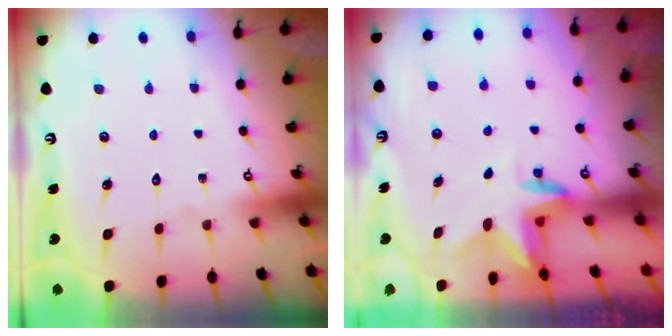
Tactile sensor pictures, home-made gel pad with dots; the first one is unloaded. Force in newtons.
{"total": 2.8, "press": 2.8, "slide": 0.1}